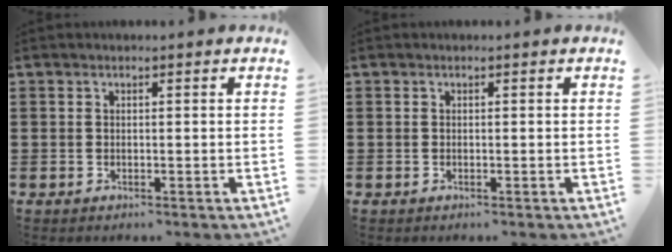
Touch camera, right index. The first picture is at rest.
{"total": 0.0}